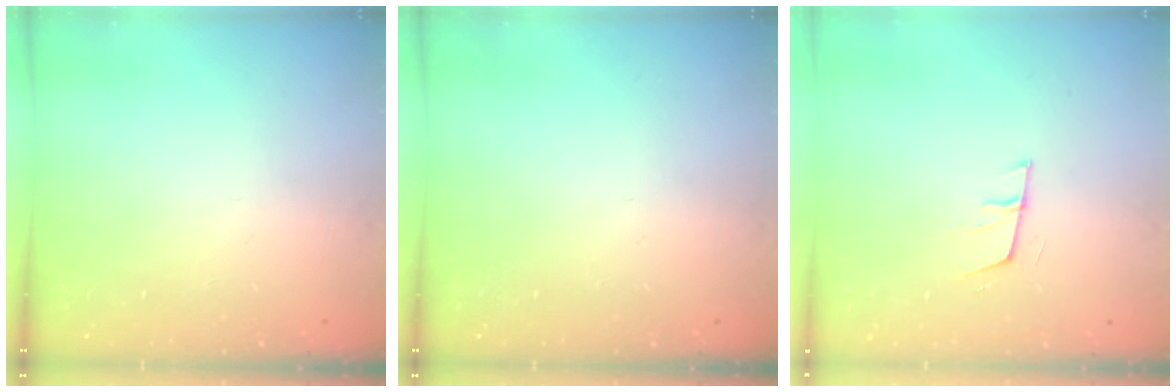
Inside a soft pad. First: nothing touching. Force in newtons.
{"total": 0.0}
{"total": 6.2, "press": 5.6, "slide": 2.7}